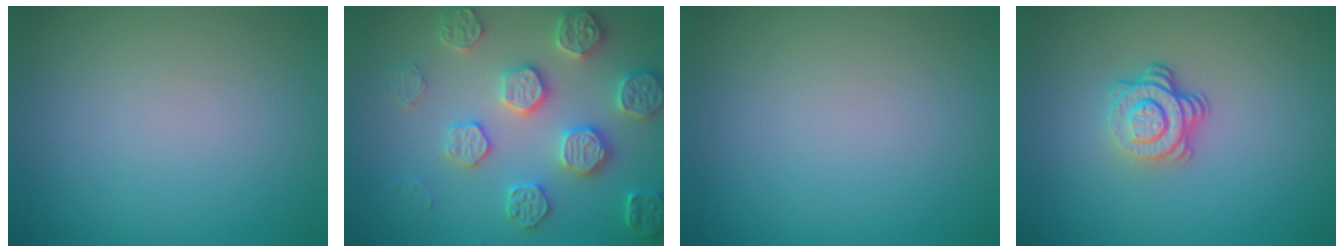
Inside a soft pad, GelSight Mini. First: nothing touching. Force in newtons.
{"total": 5.0, "press": 4.9, "slide": 1.1}
{"total": 0.0}
{"total": 3.9, "press": 2.7, "slide": 2.9}